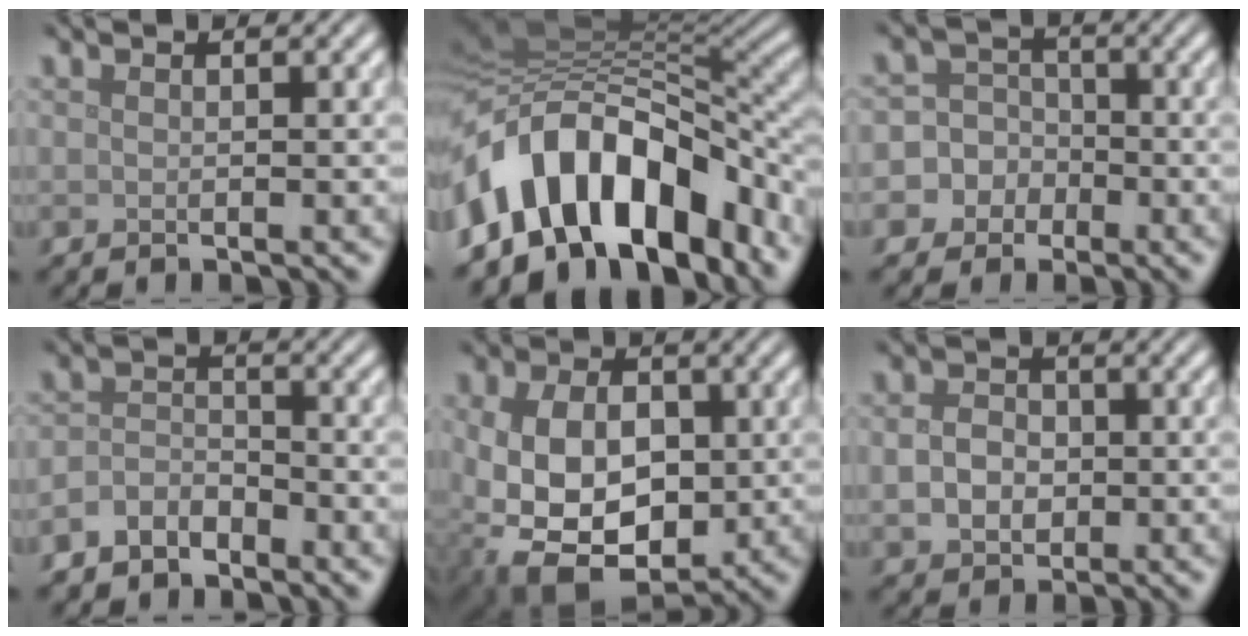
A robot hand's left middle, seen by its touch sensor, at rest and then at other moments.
{"total": 13.8, "force": [-5.9, 8.5, 9.1], "torque": [-0.149, 0.013, -0.107]}
{"total": 8.5, "force": [-2.9, 7.9, 1.1], "torque": [-0.033, 0.005, -0.083]}
{"total": 2.8, "force": [-2.1, 1.6, 0.9], "torque": [-0.017, 0.008, -0.047]}
{"total": 12.0, "force": [-1.4, 8.8, 8.0], "torque": [-0.133, -0.024, -0.018]}
{"total": 3.3, "force": [0.0, 2.8, 1.8], "torque": [-0.036, -0.002, -0.006]}